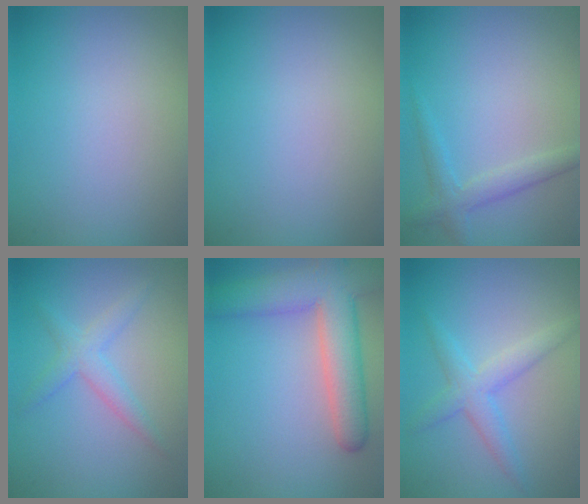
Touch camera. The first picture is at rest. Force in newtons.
{"total": 0.0}
{"total": 2.3, "press": 2.3, "slide": 0.1}
{"total": 2.3, "press": 2.3, "slide": 0.2}
{"total": 7.4, "press": 7.4, "slide": 0.5}
{"total": 2.9, "press": 2.9, "slide": 0.1}